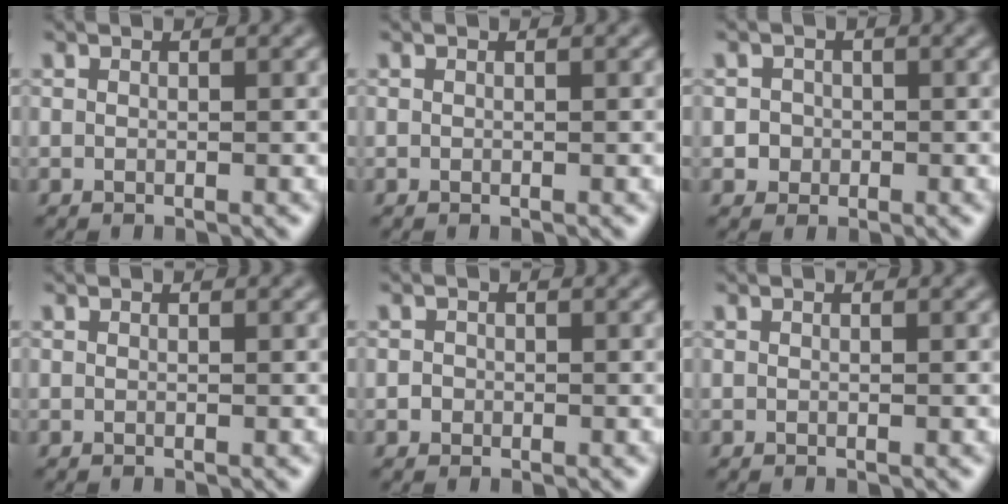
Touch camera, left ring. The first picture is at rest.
{"total": 0.0}
{"total": 1.6, "force": [-0.1, 1.6, 0.3], "torque": [0.015, 0.001, -0.004]}
{"total": 0.0}
{"total": 0.8, "force": [-0.2, 0.7, 0.1], "torque": [0.004, -0.002, -0.006]}
{"total": 0.0}